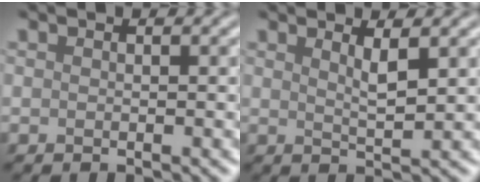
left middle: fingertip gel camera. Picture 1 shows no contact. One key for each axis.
{"total": 2.1, "fx": 1.2, "fy": 0.5, "fz": 1.7, "tx": -0.024, "ty": -0.003, "tz": 0.018}